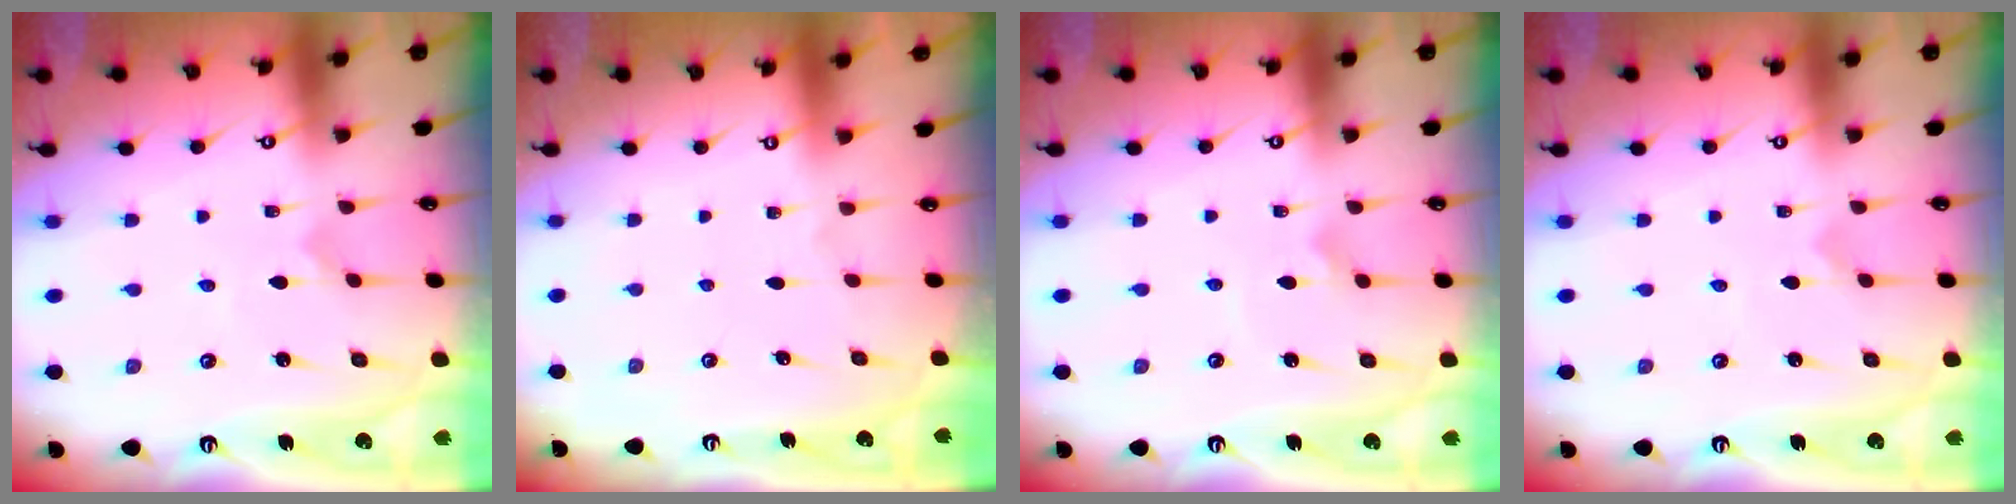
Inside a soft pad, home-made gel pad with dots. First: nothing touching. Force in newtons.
{"total": 0.0}
{"total": 2.1, "press": 2.1, "slide": 0.1}
{"total": 0.0}